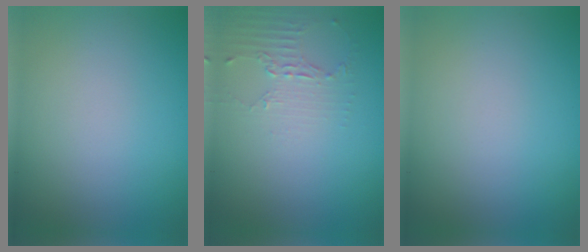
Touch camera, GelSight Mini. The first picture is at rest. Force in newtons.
{"total": 2.1, "press": 1.5, "slide": 1.5}
{"total": 0.0}